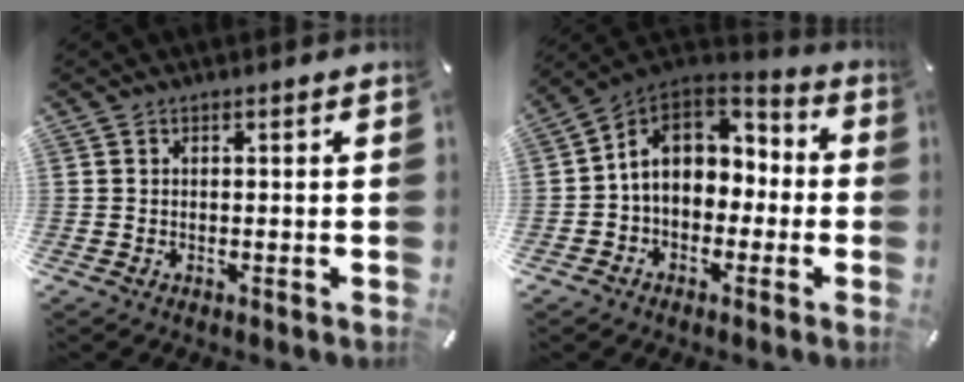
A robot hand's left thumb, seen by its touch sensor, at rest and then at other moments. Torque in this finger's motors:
{"motor_torque": [2.33, 2.68, 0.46, -0.15, 0.22]}